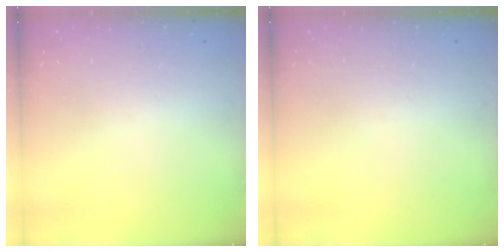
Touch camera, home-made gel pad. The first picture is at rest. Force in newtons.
{"total": 0.0}